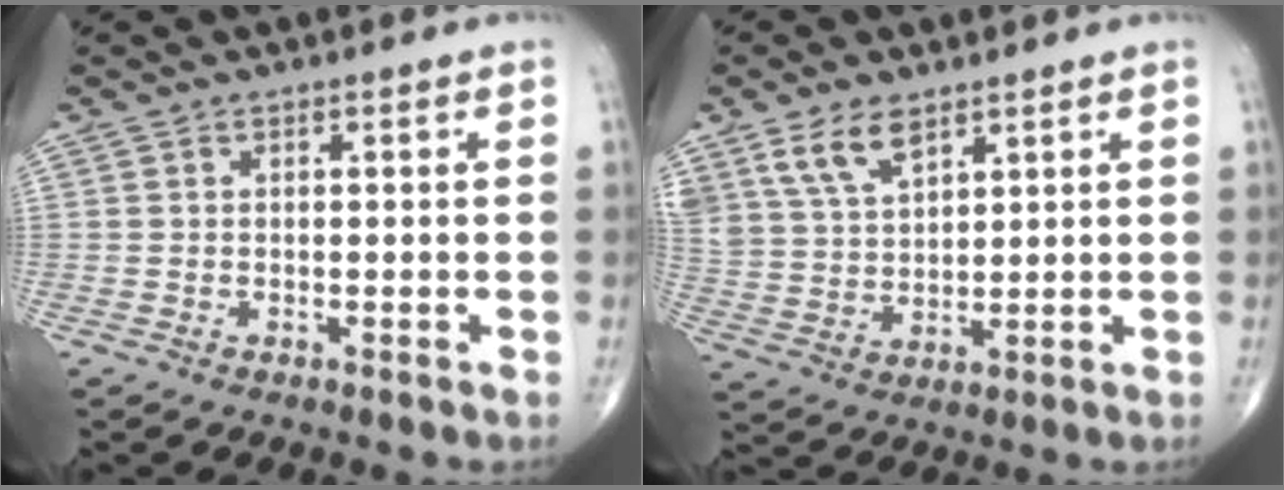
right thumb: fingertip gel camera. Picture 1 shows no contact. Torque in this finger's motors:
{"motor_torque": [1.13, 1.20, 1.00, 0.94, 0.13]}